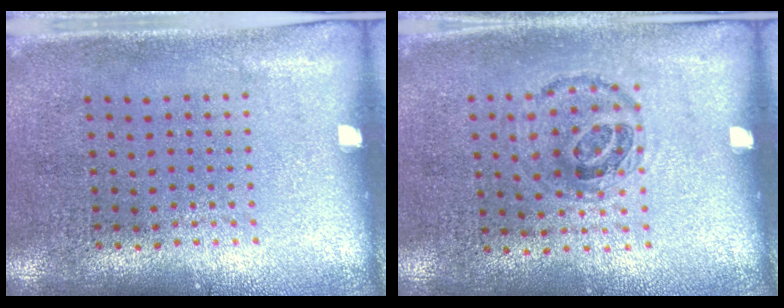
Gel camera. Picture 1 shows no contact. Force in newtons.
{"total": 0.9, "press": 0.7, "slide": 0.5}